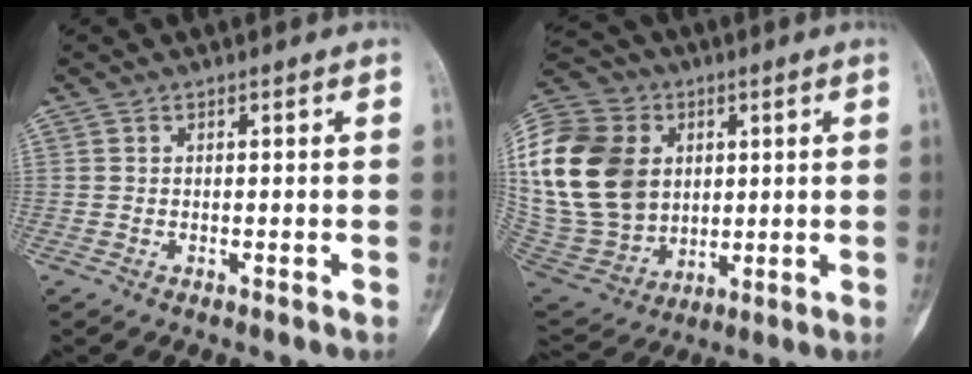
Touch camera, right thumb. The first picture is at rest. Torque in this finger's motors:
{"motor_torque": [-0.95, 2.30, 2.35, 0.40, 0.26]}